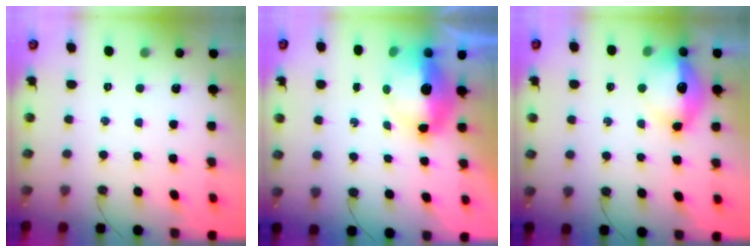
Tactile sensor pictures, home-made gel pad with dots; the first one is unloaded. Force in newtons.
{"total": 10.9, "press": 10.9, "slide": 1.1}
{"total": 13.4, "press": 13.3, "slide": 1.5}